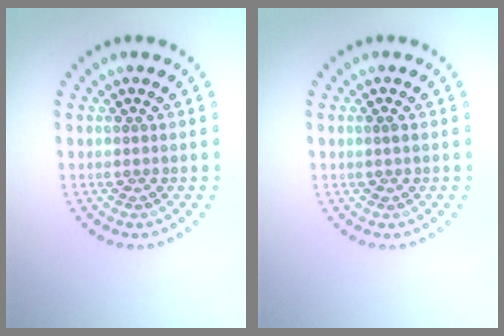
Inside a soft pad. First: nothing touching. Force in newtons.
{"total": 0.7, "press": 0.7, "slide": 0.0}